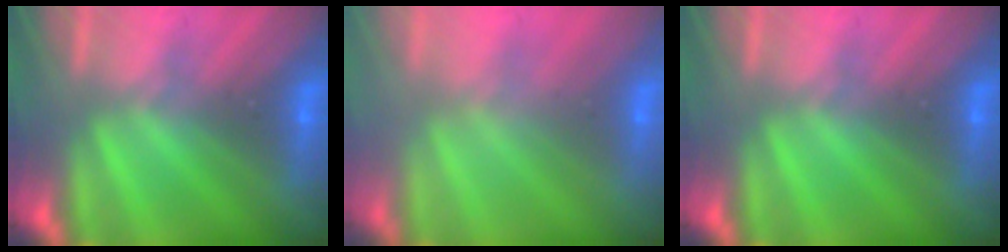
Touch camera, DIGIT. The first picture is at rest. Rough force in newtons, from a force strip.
{"total": 2.9}
{"total": 0.0}